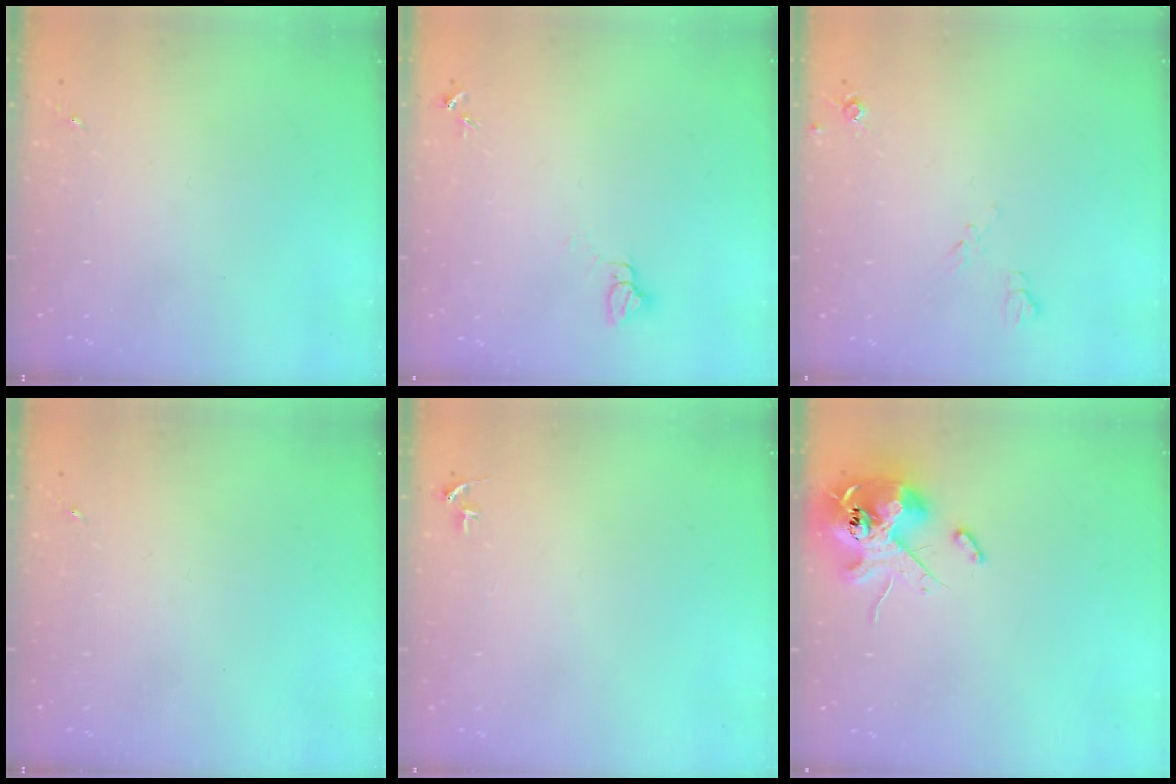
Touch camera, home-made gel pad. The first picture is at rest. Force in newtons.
{"total": 3.2, "press": 3.2, "slide": 0.1}
{"total": 6.2, "press": 6.2, "slide": 1.0}
{"total": 0.0}
{"total": 3.1, "press": 3.1, "slide": 0.4}
{"total": 13.8, "press": 13.6, "slide": 2.2}